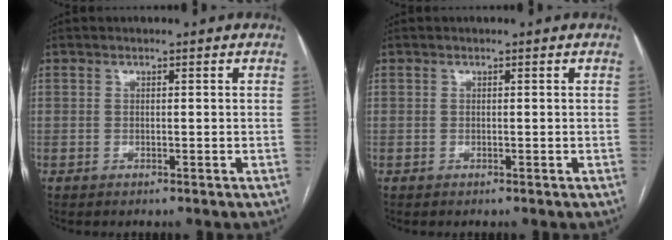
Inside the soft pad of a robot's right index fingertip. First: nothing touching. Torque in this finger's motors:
{"motor_torque": [0.00, 0.00, 0.00, 0.00]}